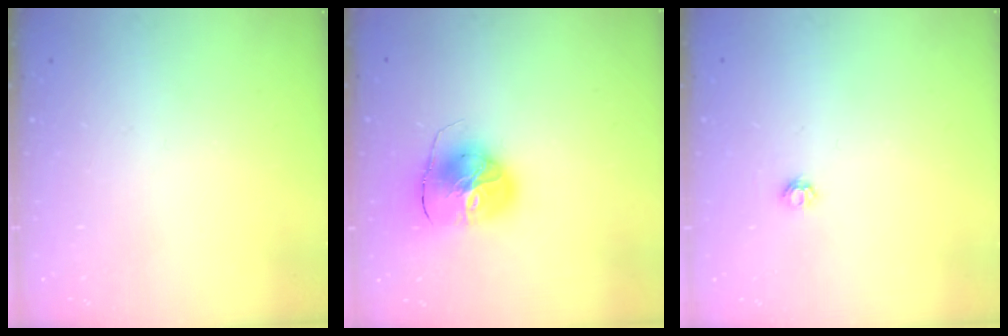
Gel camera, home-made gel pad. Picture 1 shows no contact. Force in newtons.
{"total": 11.3, "press": 11.2, "slide": 1.4}
{"total": 3.8, "press": 3.8, "slide": 0.6}